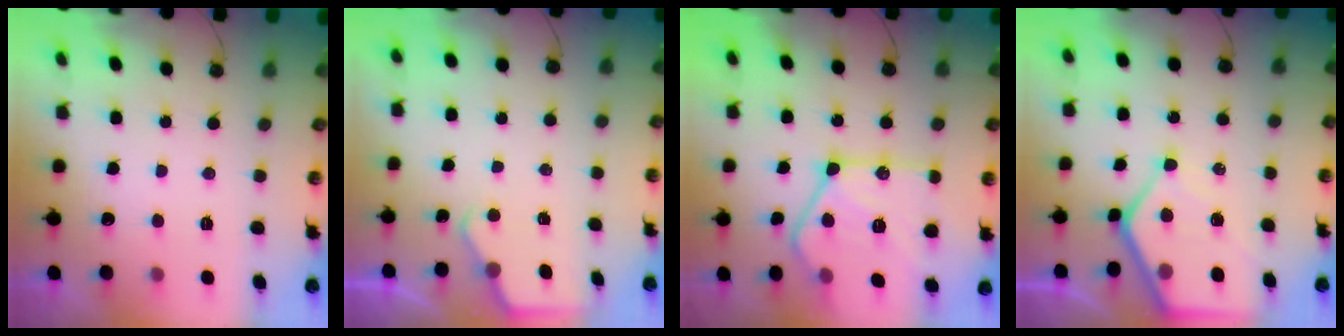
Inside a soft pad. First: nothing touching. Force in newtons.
{"total": 2.9, "press": 2.8, "slide": 0.4}
{"total": 19.1, "press": 19.1, "slide": 1.0}
{"total": 9.9, "press": 9.9, "slide": 1.0}